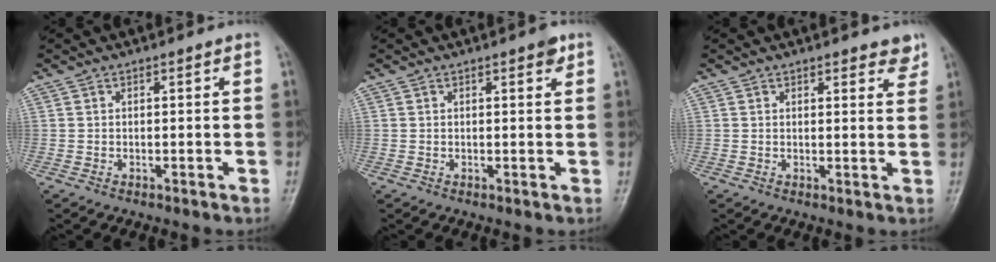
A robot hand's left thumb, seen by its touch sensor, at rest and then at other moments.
{"total": 1.7, "force": [1.0, 0.5, 1.3], "torque": [-0.014, -0.003, 0.011]}
{"total": 3.8, "force": [2.8, 1.4, 2.1], "torque": [-0.003, -0.013, 0.032]}